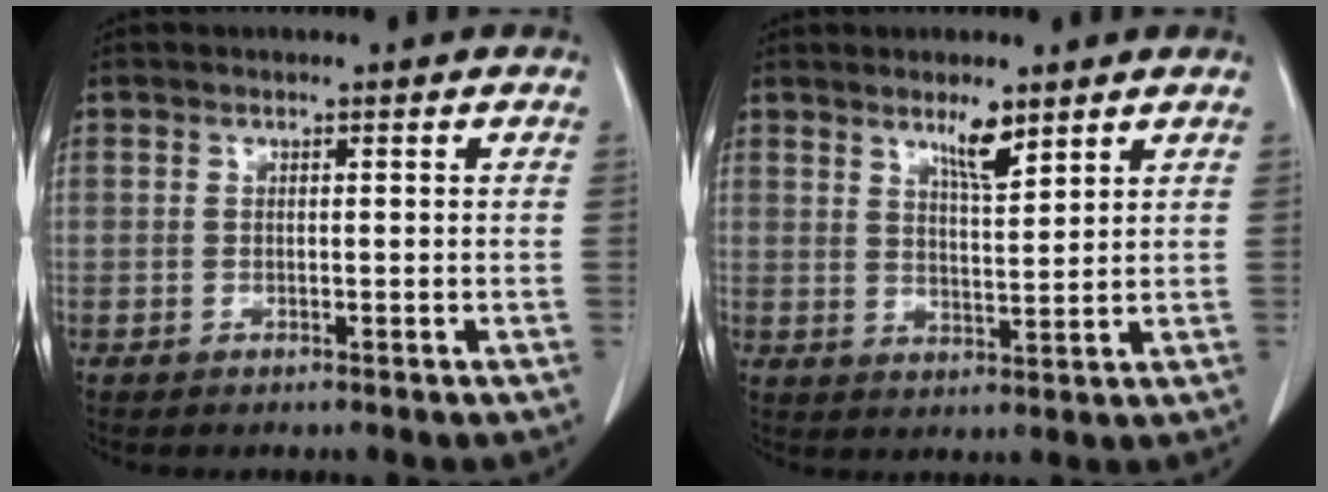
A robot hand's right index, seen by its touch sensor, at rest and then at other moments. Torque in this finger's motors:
{"motor_torque": [0.10, 0.24, 0.02, 0.03]}